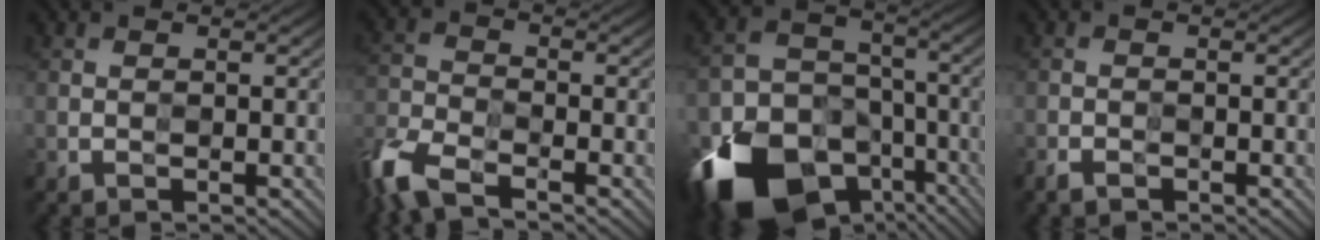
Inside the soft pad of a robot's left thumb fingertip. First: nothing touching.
{"total": 7.5, "force": [-5.5, 2.4, 4.5], "torque": [-0.106, -0.013, -0.131]}
{"total": 18.8, "force": [-10.6, 12.5, 9.2], "torque": [-0.215, -0.053, -0.165]}
{"total": 1.5, "force": [-1.3, 0.6, 0.6], "torque": [-0.016, -0.003, -0.029]}